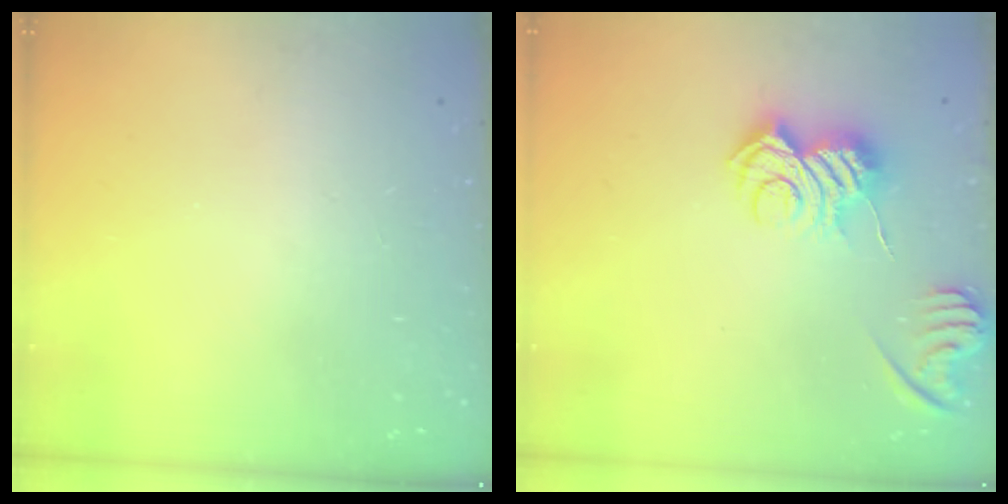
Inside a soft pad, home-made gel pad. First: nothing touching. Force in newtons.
{"total": 9.8, "press": 9.8, "slide": 0.2}